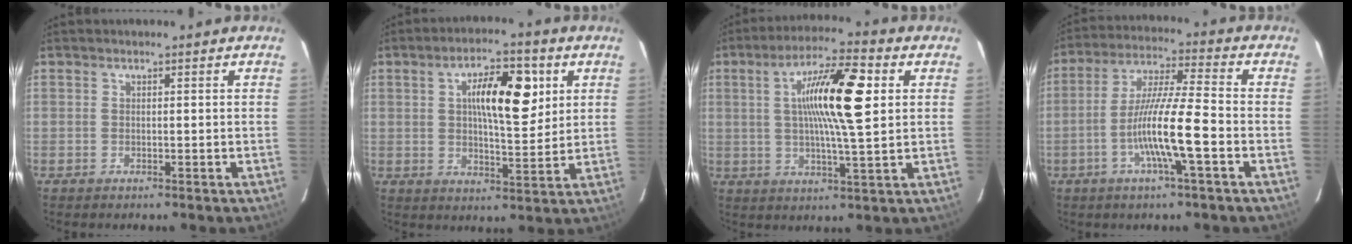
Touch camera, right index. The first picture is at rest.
{"total": 10.8, "force": [3.2, 3.3, 9.8], "torque": [-0.159, 0.015, 0.053]}
{"total": 13.7, "force": [2.8, 1.3, 13.3], "torque": [-0.235, 0.013, 0.043]}
{"total": 11.7, "force": [-3.6, 0.0, 11.1], "torque": [-0.210, -0.002, -0.071]}